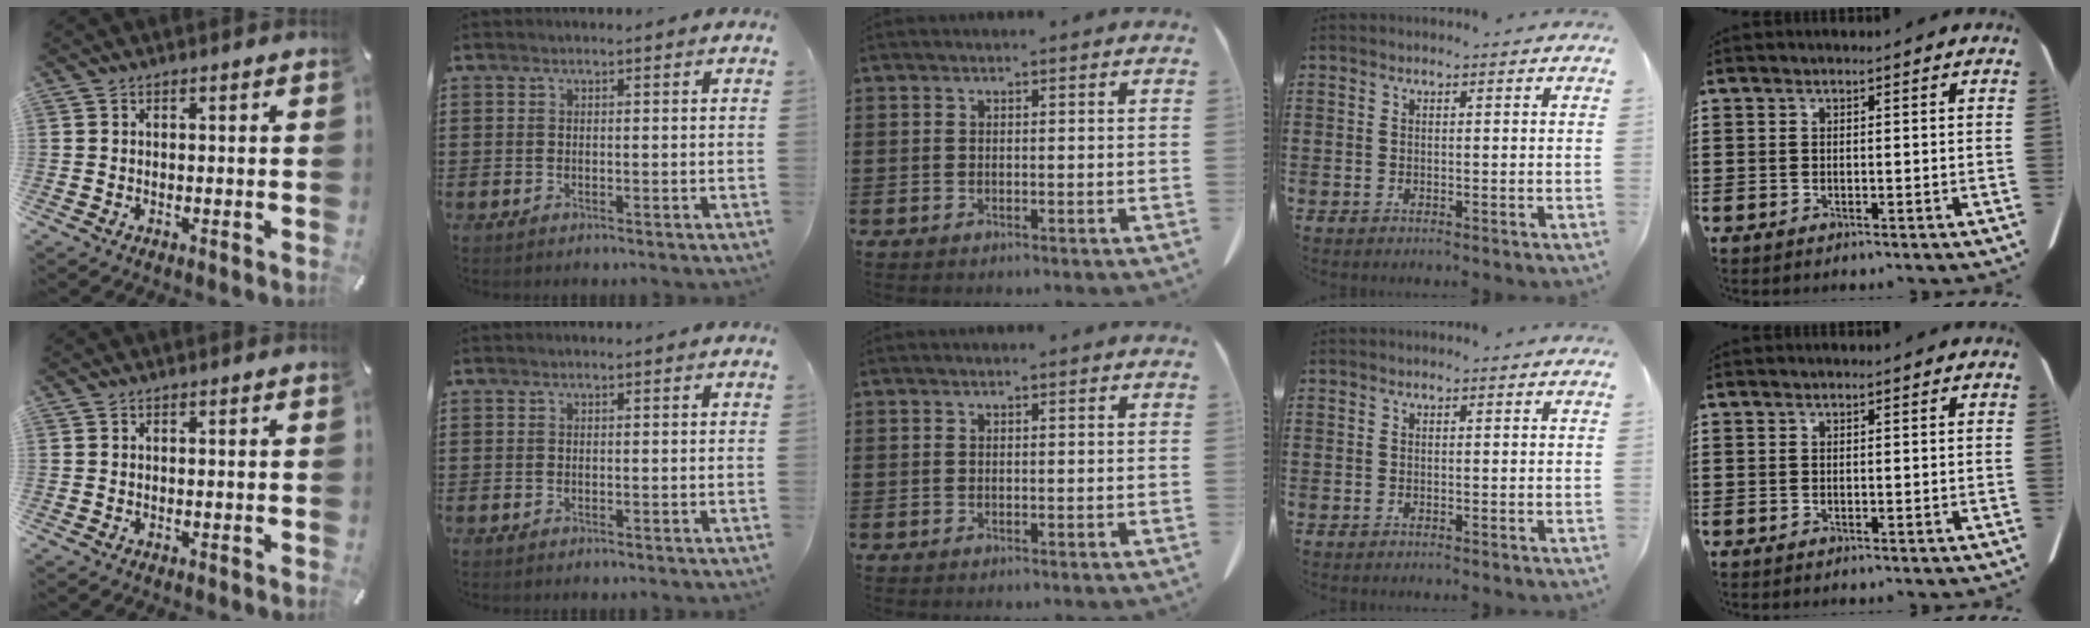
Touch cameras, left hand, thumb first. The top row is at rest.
{}